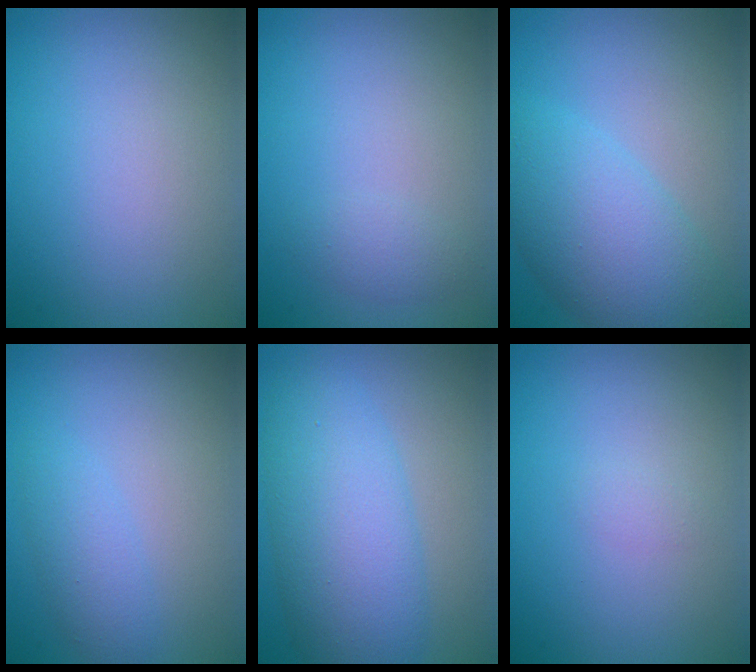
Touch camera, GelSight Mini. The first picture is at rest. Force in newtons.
{"total": 1.1, "press": 1.1, "slide": 0.1}
{"total": 6.5, "press": 6.5, "slide": 0.2}
{"total": 2.0, "press": 2.0, "slide": 0.1}
{"total": 7.5, "press": 7.5, "slide": 0.0}
{"total": 0.6, "press": 0.6, "slide": 0.1}